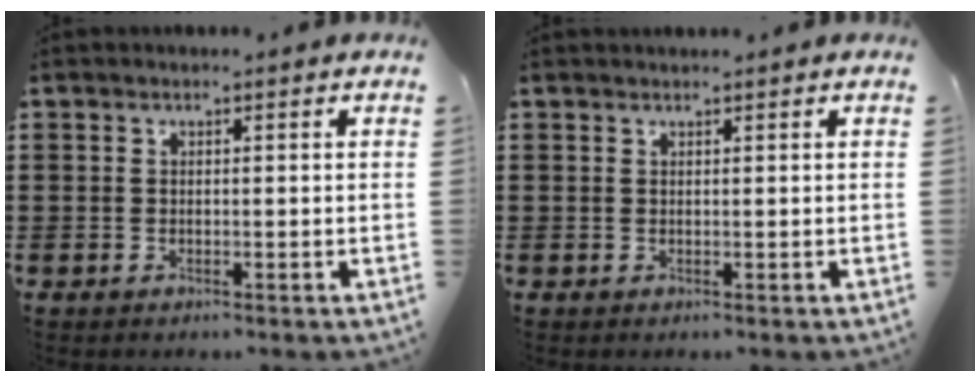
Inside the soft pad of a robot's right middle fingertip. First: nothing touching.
{"total": 0.6, "force": [0.6, 0.0, 0.0], "torque": [-0.002, 0.000, 0.011]}